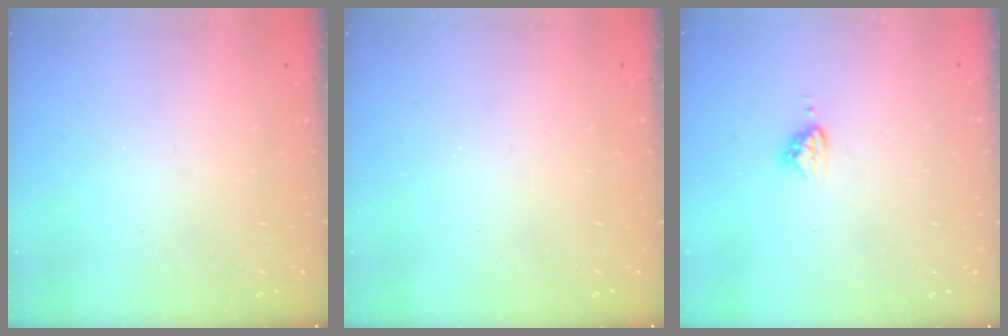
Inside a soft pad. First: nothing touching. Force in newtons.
{"total": 0.0}
{"total": 5.0, "press": 4.9, "slide": 0.5}